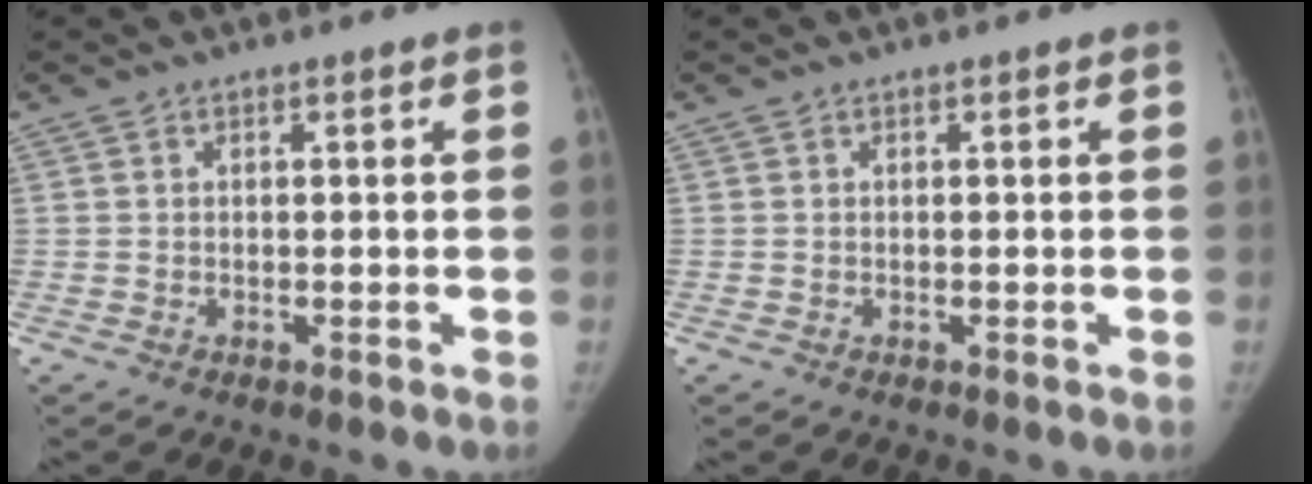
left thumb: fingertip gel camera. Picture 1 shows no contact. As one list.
[{"total": 0.0}]